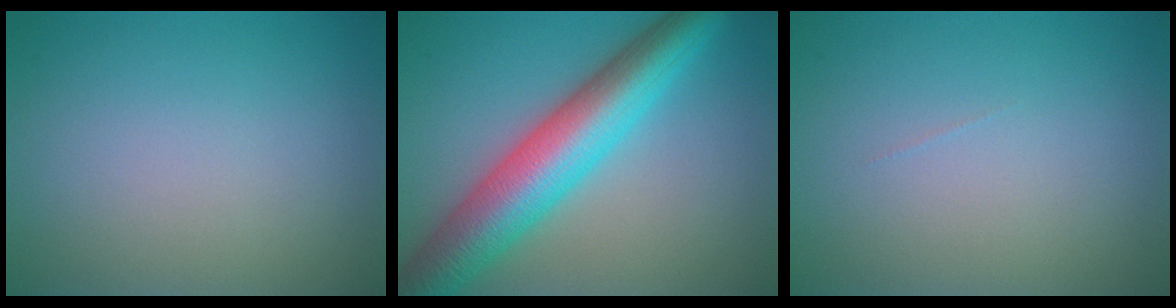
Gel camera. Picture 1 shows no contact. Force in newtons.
{"total": 9.5, "press": 9.5, "slide": 0.4}
{"total": 0.0}